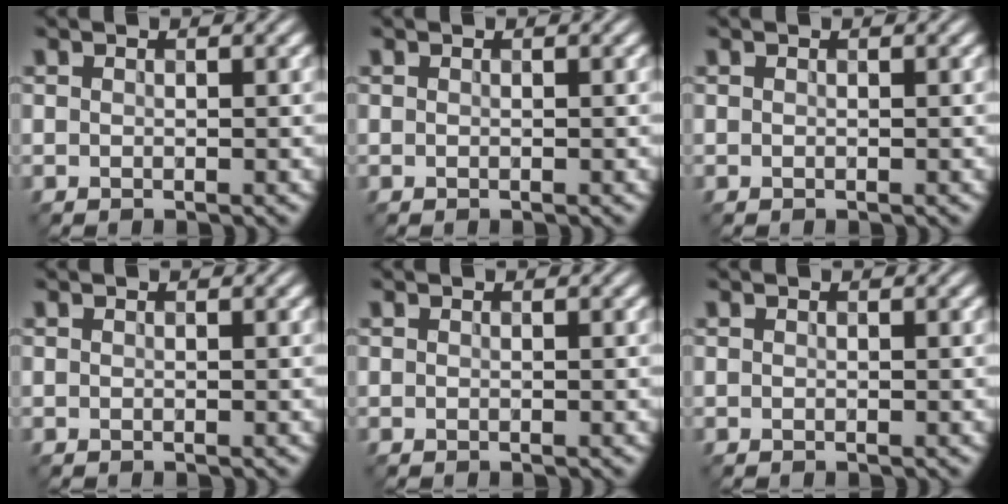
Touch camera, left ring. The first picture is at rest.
{"total": 0.0}
{"total": 0.0}
{"total": 0.0}
{"total": 0.0}
{"total": 0.0}